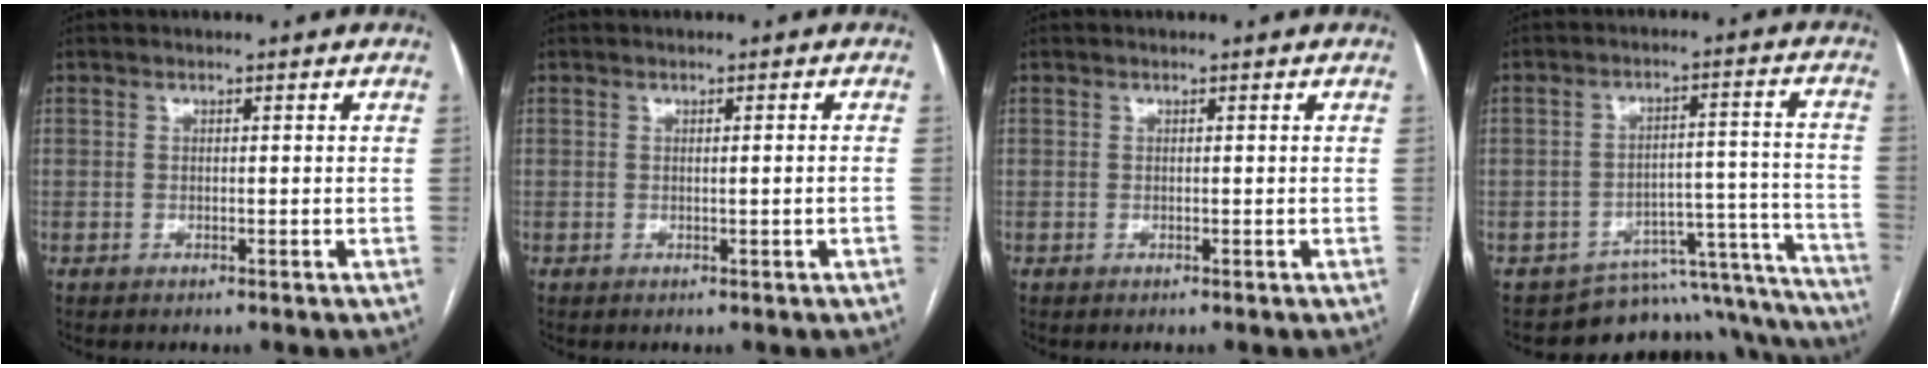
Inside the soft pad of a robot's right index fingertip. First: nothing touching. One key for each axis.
{"total": 1.0, "fx": -0.1, "fy": -0.2, "fz": 0.9, "tx": -0.016, "ty": -0.001, "tz": 0.001}
{"total": 0.0}
{"total": 17.3, "fx": -16.1, "fy": 5.8, "fz": 2.7, "tx": 0.019, "ty": 0.079, "tz": -0.195}